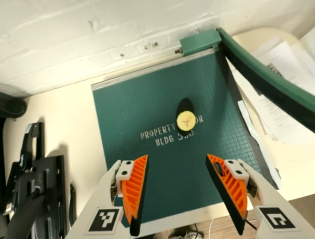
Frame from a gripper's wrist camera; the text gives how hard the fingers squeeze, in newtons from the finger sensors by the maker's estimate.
{"total": 0.0}